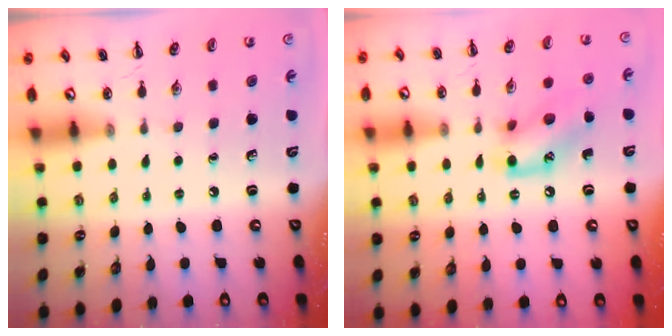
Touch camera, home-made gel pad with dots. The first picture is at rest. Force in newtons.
{"total": 12.9, "press": 12.8, "slide": 2.0}